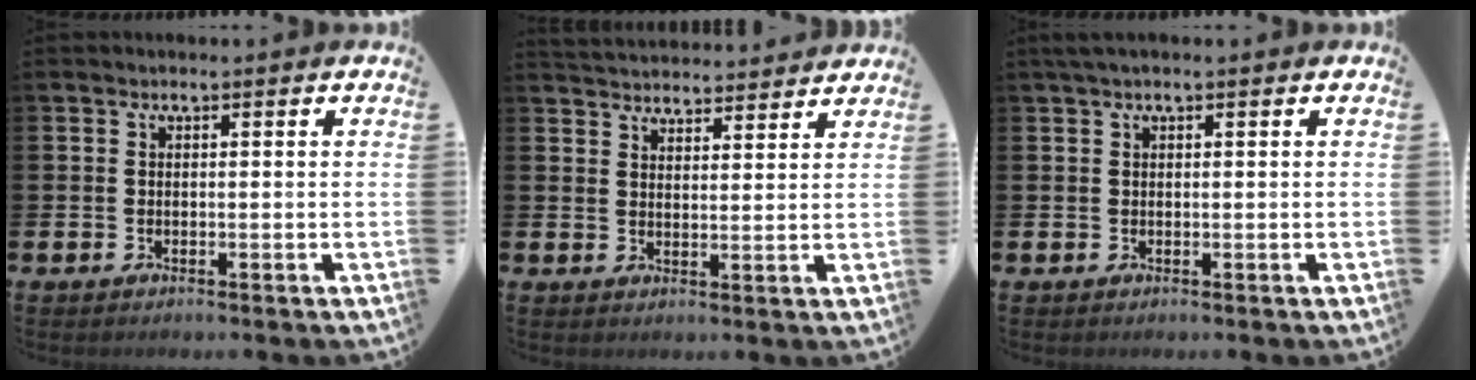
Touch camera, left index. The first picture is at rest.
{"total": 4.3, "force": [4.2, 0.5, -0.3], "torque": [-0.005, -0.027, 0.077]}
{"total": 0.9, "force": [0.6, 0.1, 0.7], "torque": [-0.016, 0.004, 0.011]}